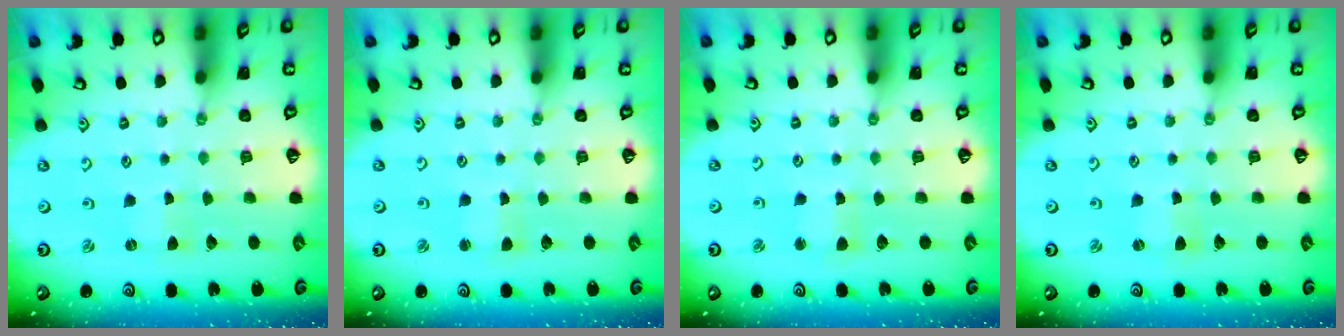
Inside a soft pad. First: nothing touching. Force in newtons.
{"total": 2.5, "press": 2.5, "slide": 0.3}
{"total": 2.2, "press": 2.1, "slide": 0.5}
{"total": 0.7, "press": 0.7, "slide": 0.3}